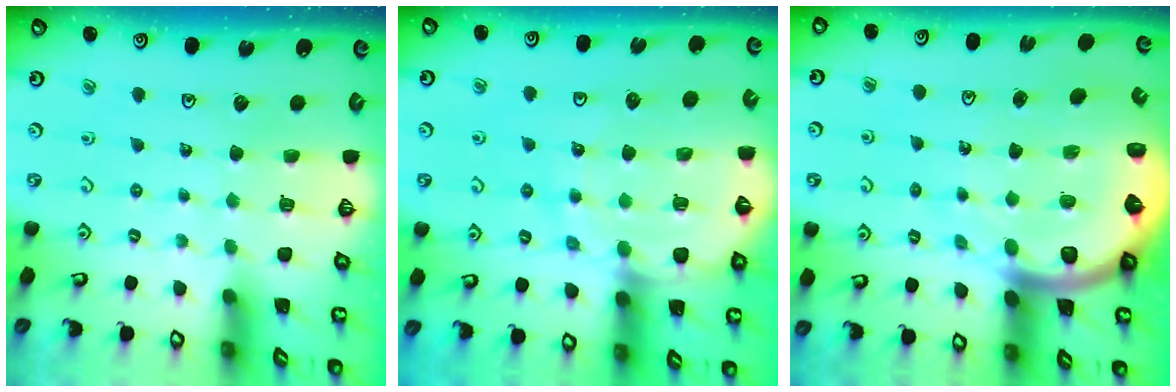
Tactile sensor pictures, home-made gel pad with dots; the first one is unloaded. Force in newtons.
{"total": 10.7, "press": 10.7, "slide": 1.0}
{"total": 11.1, "press": 10.9, "slide": 2.0}